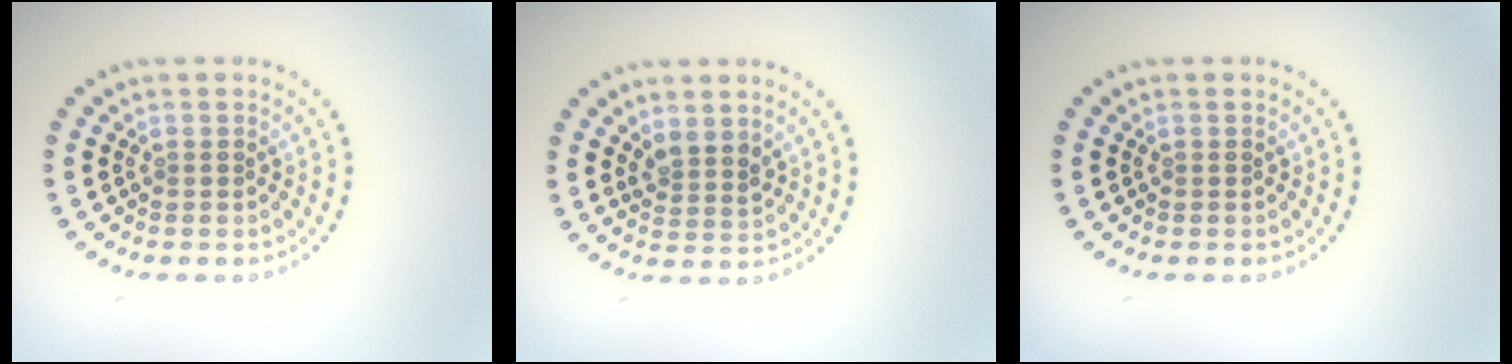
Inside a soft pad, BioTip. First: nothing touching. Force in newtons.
{"total": 2.0, "press": 1.6, "slide": 1.1}
{"total": 0.0}